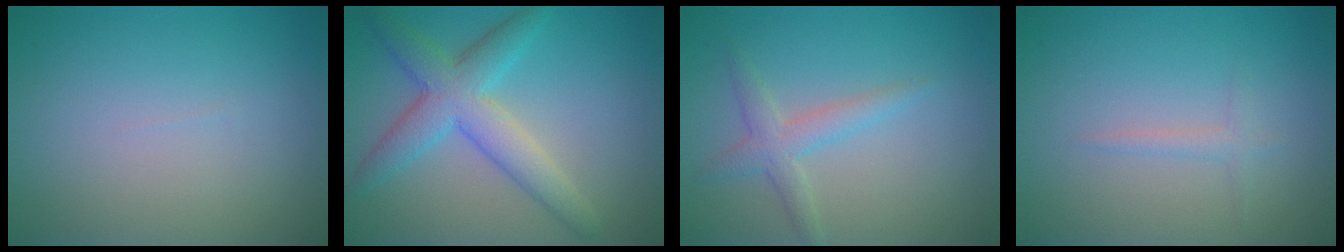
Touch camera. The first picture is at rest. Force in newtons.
{"total": 5.2, "press": 5.2, "slide": 0.3}
{"total": 2.3, "press": 2.3, "slide": 0.0}
{"total": 1.3, "press": 1.3, "slide": 0.0}